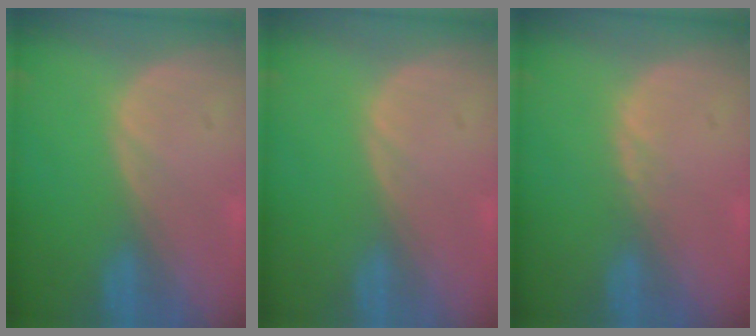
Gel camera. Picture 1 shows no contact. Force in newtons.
{"total": 0.0}
{"total": 0.8, "press": 0.8, "slide": 0.3}